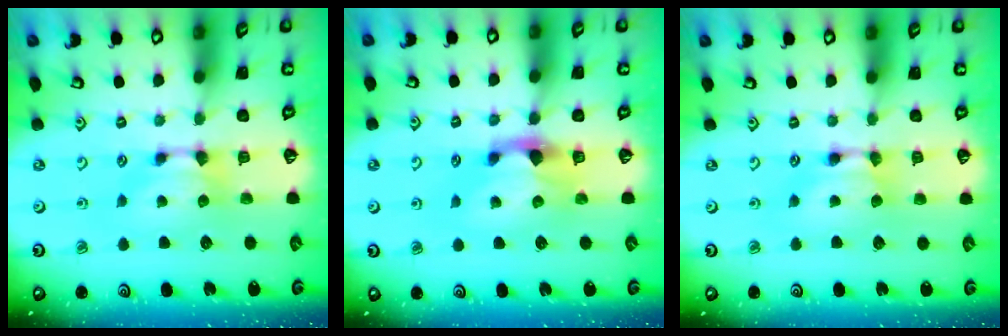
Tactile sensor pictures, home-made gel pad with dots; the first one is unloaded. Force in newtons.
{"total": 2.2, "press": 1.7, "slide": 1.4}
{"total": 1.8, "press": 1.8, "slide": 0.1}